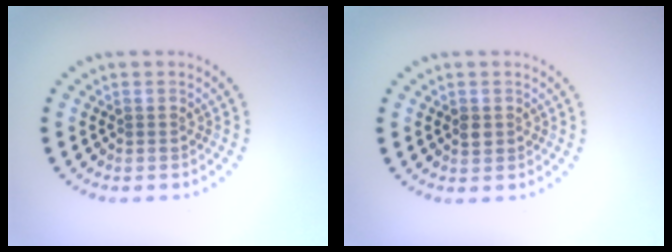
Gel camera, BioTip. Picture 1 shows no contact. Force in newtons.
{"total": 1.1, "press": 1.0, "slide": 0.2}